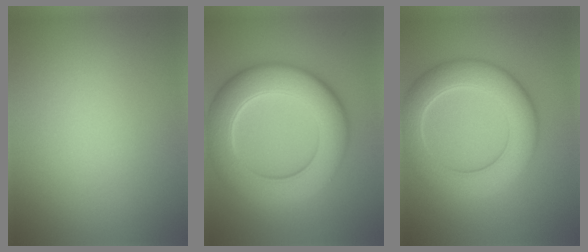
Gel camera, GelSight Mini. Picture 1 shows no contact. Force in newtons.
{"total": 10.1, "press": 10.1, "slide": 0.4}
{"total": 7.6, "press": 7.6, "slide": 0.9}